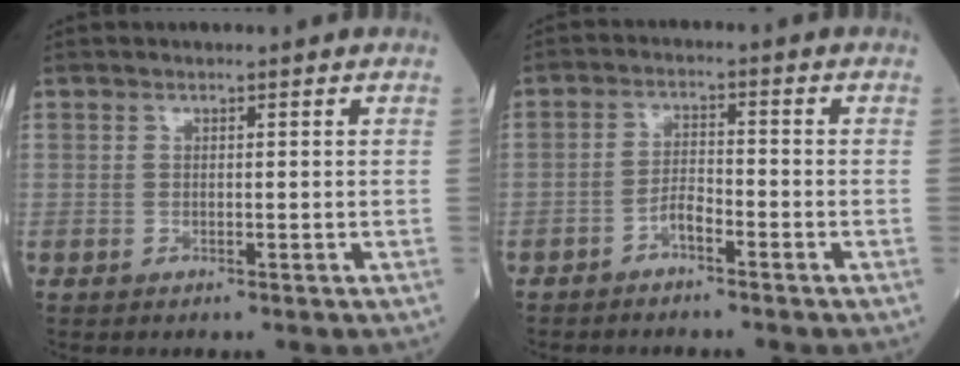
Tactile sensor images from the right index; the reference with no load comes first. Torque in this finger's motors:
{"motor_torque": [0.24, -0.13, 0.10, 0.01]}